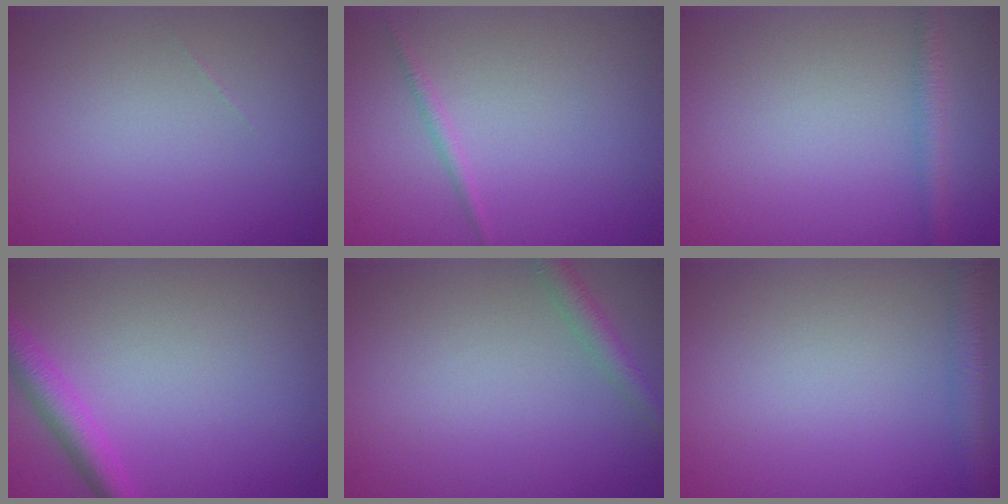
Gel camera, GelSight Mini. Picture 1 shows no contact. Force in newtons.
{"total": 0.8, "press": 0.8, "slide": 0.0}
{"total": 1.6, "press": 1.6, "slide": 0.1}
{"total": 2.8, "press": 2.8, "slide": 0.1}
{"total": 1.9, "press": 1.9, "slide": 0.1}
{"total": 2.6, "press": 2.6, "slide": 0.1}